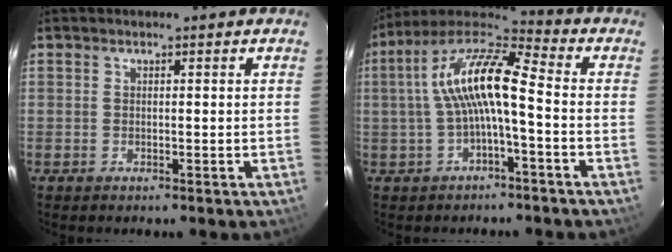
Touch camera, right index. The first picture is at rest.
{"total": 12.0, "force": [-0.9, 2.8, 11.6], "torque": [-0.230, 0.024, -0.023]}